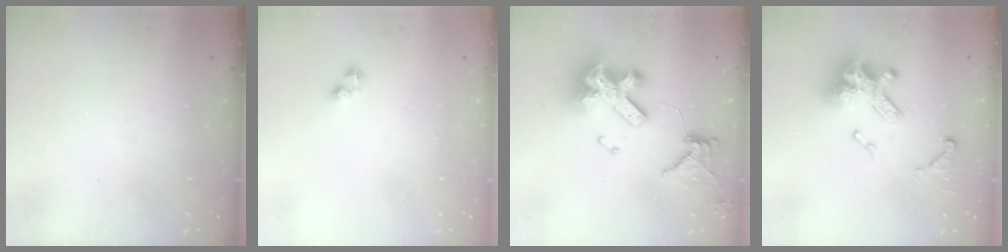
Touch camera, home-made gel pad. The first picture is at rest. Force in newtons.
{"total": 2.5, "press": 2.5, "slide": 0.2}
{"total": 16.7, "press": 16.6, "slide": 1.9}
{"total": 14.9, "press": 14.8, "slide": 1.8}